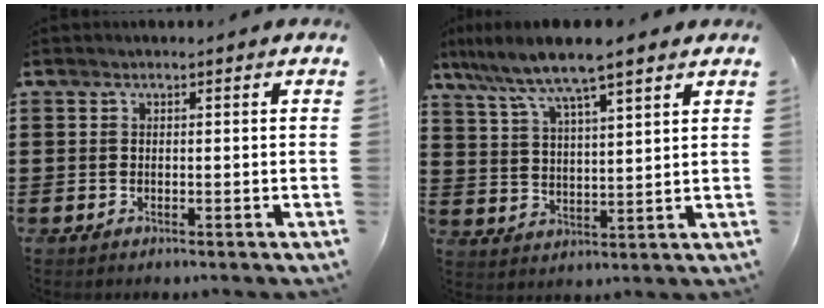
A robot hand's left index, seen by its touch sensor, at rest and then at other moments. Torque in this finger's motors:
{"motor_torque": [2.14, 0.00, 1.05, 0.21]}